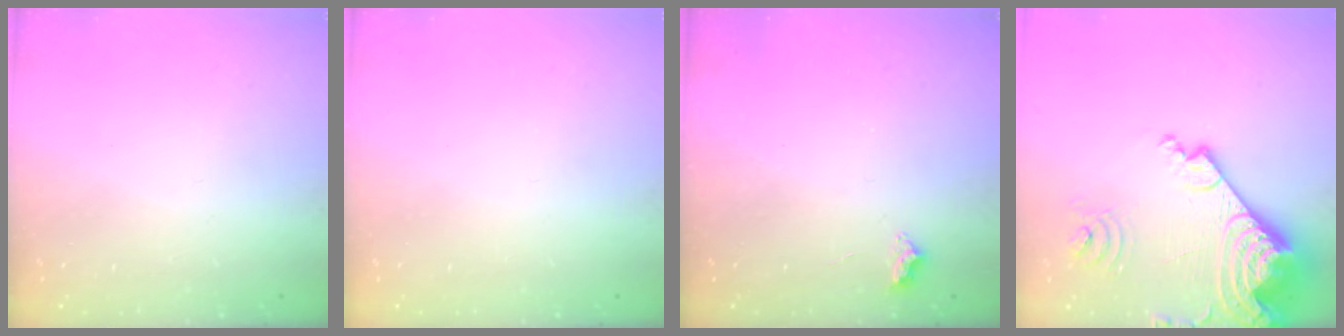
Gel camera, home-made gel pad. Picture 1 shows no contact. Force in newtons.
{"total": 0.0}
{"total": 2.5, "press": 2.5, "slide": 0.4}
{"total": 23.6, "press": 23.4, "slide": 2.8}